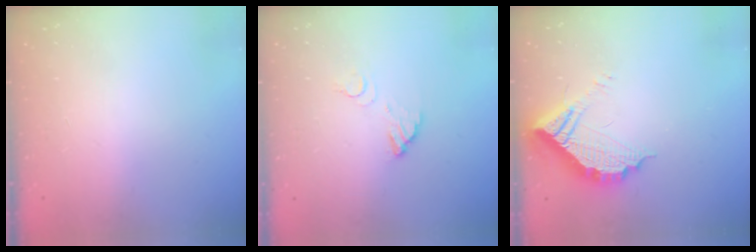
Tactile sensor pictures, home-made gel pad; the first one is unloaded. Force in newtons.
{"total": 4.1, "press": 4.1, "slide": 0.2}
{"total": 12.3, "press": 12.2, "slide": 0.9}